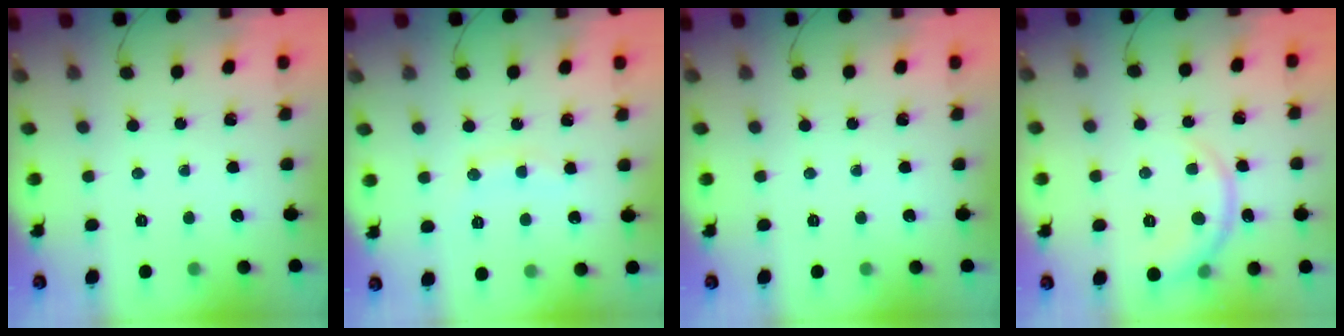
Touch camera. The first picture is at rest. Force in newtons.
{"total": 6.9, "press": 6.8, "slide": 1.2}
{"total": 0.0}
{"total": 6.8, "press": 6.7, "slide": 1.0}